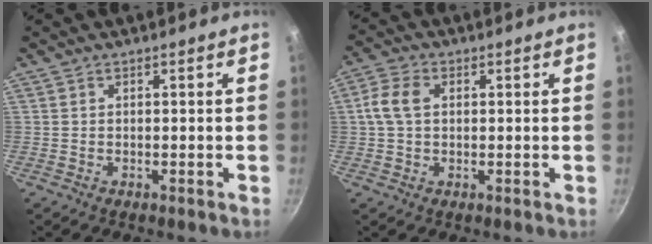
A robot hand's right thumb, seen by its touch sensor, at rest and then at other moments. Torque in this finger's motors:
{"motor_torque": [-0.12, 0.18, 0.01, -0.04, 0.03]}